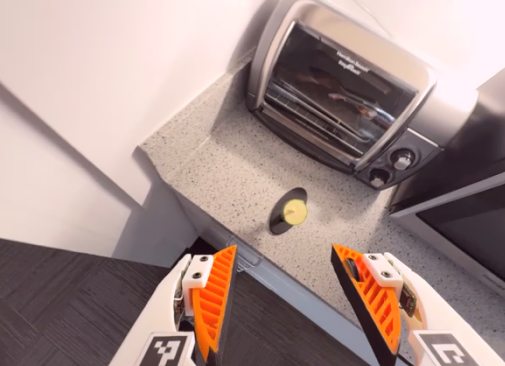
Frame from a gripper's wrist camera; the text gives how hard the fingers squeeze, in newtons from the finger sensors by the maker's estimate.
{"total": 0.0}